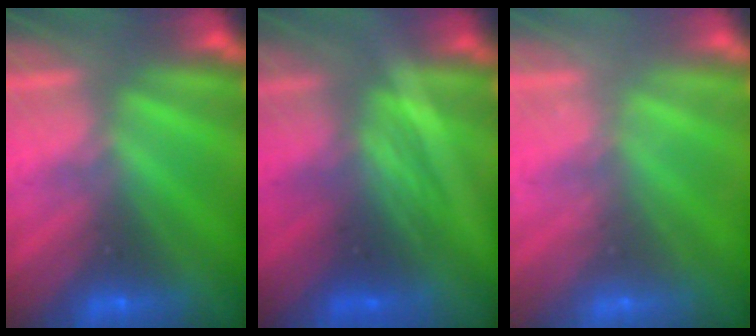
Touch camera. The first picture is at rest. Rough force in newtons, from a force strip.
{"total": 1.9}
{"total": 2.3}